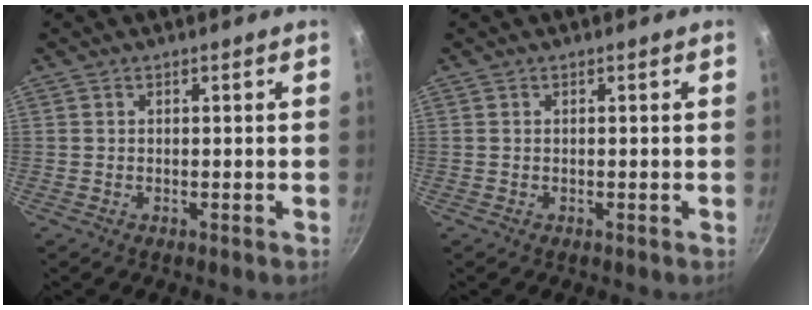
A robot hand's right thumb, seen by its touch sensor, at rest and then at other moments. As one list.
[{"total": 0.0}]